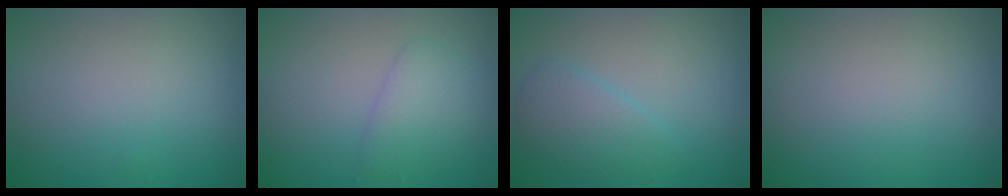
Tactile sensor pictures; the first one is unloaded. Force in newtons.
{"total": 2.4, "press": 2.4, "slide": 0.1}
{"total": 2.2, "press": 2.2, "slide": 0.1}
{"total": 0.0}